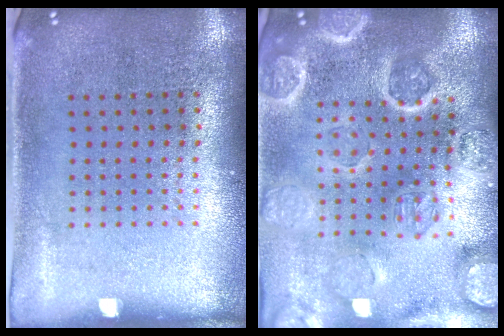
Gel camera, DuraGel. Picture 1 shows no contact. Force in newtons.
{"total": 4.4, "press": 3.9, "slide": 1.9}